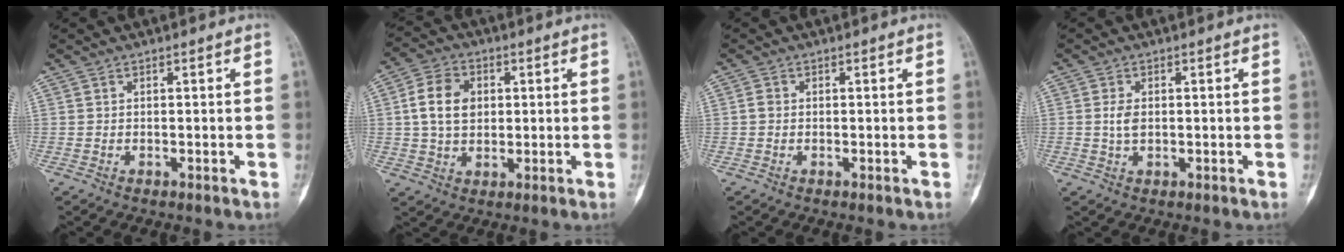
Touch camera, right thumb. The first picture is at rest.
{"total": 9.0, "force": [1.5, 6.6, 5.9], "torque": [-0.093, 0.004, 0.024]}
{"total": 1.1, "force": [-0.1, 1.0, 0.6], "torque": [-0.008, 0.002, -0.003]}
{"total": 2.6, "force": [0.1, 1.6, 2.1], "torque": [-0.042, 0.000, 0.002]}